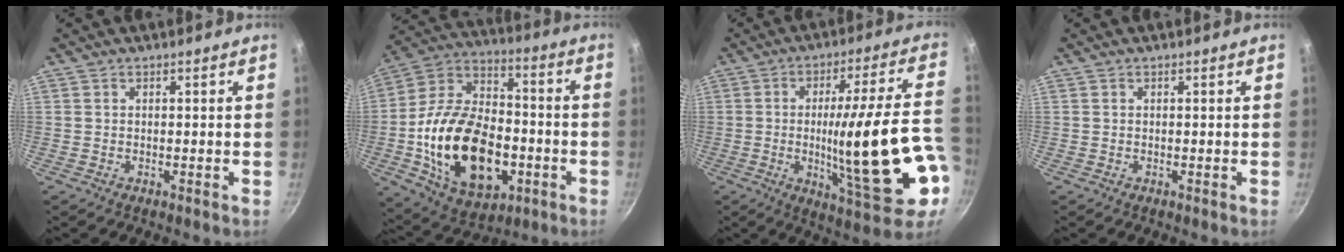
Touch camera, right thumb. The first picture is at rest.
{"total": 26.3, "force": [-5.6, 16.7, 19.5], "torque": [-0.324, 0.038, -0.091]}
{"total": 23.4, "force": [-4.2, 5.3, 22.4], "torque": [-0.312, 0.016, -0.041]}
{"total": 0.0}